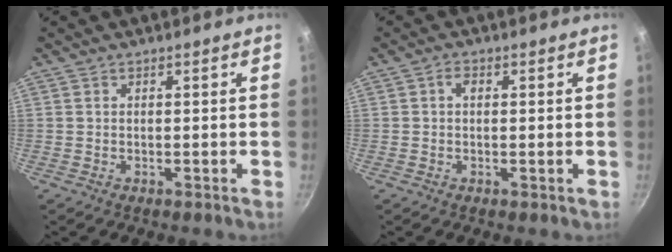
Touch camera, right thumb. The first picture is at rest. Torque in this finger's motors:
{"motor_torque": [0.14, 0.67, 0.29, -0.09, 0.01]}